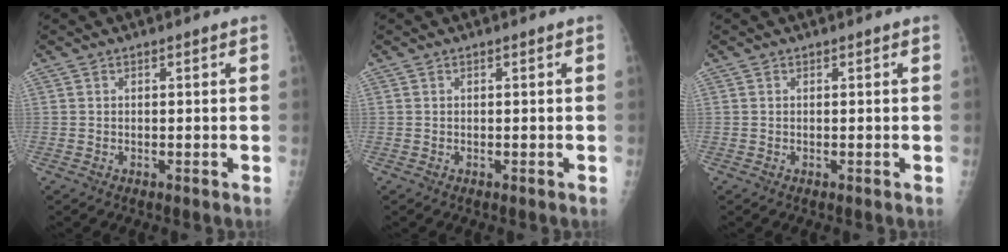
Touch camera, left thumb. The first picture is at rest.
{"total": 0.0}
{"total": 0.0}